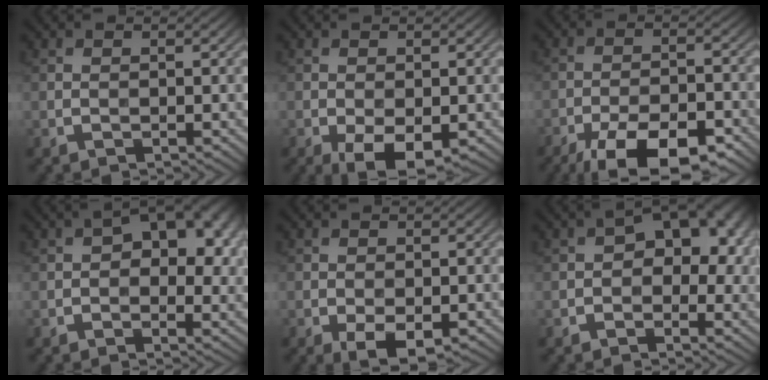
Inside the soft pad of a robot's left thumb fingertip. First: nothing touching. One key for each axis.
{"total": 5.3, "fx": -2.5, "fy": 2.3, "fz": 4.2, "tx": -0.069, "ty": -0.010, "tz": -0.038}
{"total": 14.1, "fx": -10.0, "fy": 4.9, "fz": 8.6, "tx": -0.150, "ty": -0.025, "tz": -0.154}
{"total": 11.7, "fx": 2.7, "fy": 6.9, "fz": 9.1, "tx": -0.100, "ty": 0.016, "tz": 0.026}
{"total": 3.9, "fx": -1.8, "fy": 1.6, "fz": 3.0, "tx": -0.049, "ty": -0.006, "tz": -0.026}
{"total": 11.0, "fx": 1.4, "fy": 6.8, "fz": 8.5, "tx": -0.079, "ty": 0.028, "tz": 0.003}